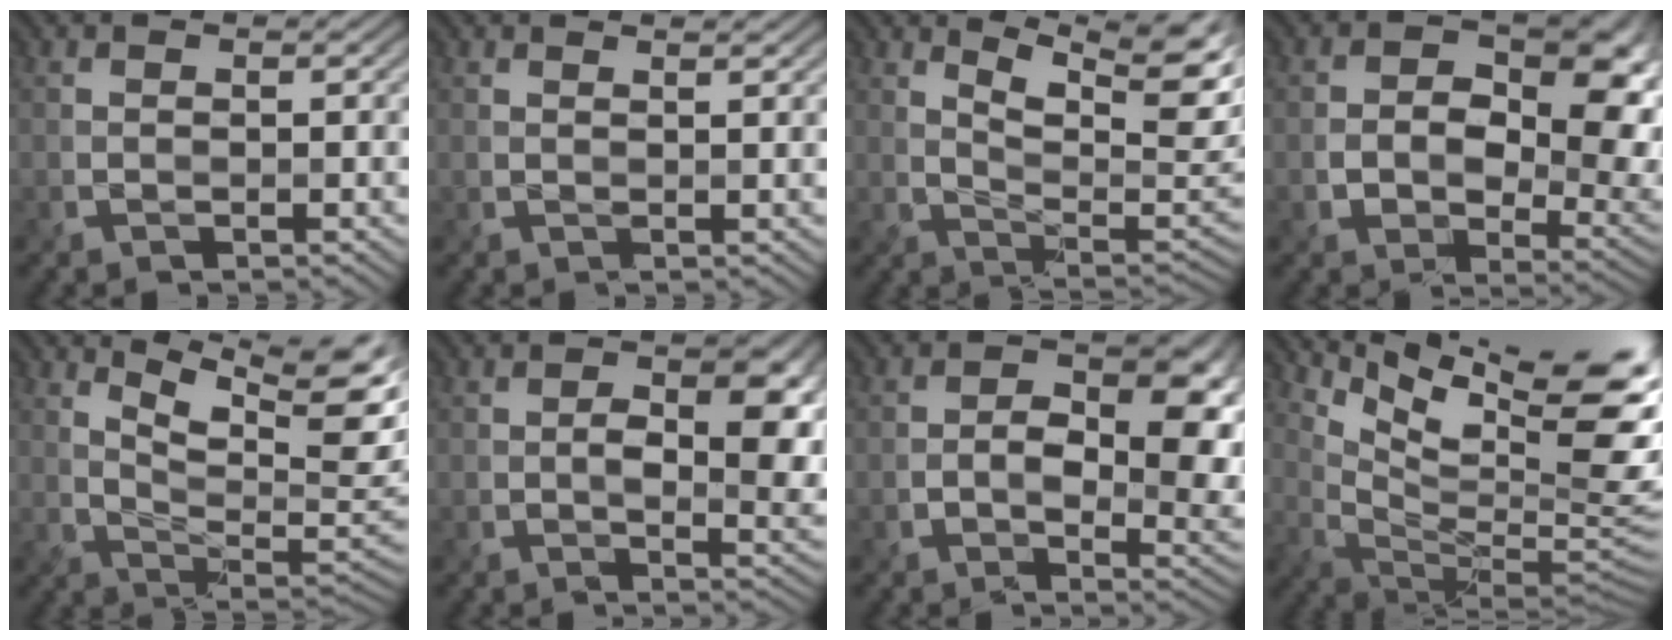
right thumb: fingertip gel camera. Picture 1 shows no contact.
{"total": 1.2, "force": [1.1, 0.0, 0.5], "torque": [-0.013, -0.003, 0.023]}
{"total": 10.7, "force": [6.0, 2.9, 8.4], "torque": [-0.147, -0.002, 0.095]}
{"total": 10.6, "force": [1.3, 7.1, 7.7], "torque": [-0.107, -0.018, 0.022]}
{"total": 11.3, "force": [5.4, 3.3, 9.4], "torque": [-0.167, 0.000, 0.095]}
{"total": 8.0, "force": [0.8, 4.3, 6.7], "torque": [-0.095, -0.009, 0.014]}
{"total": 9.5, "force": [0.0, 5.6, 7.7], "torque": [-0.096, -0.006, -0.002]}
{"total": 14.5, "force": [8.4, 4.7, 10.8], "torque": [-0.186, 0.001, 0.150]}